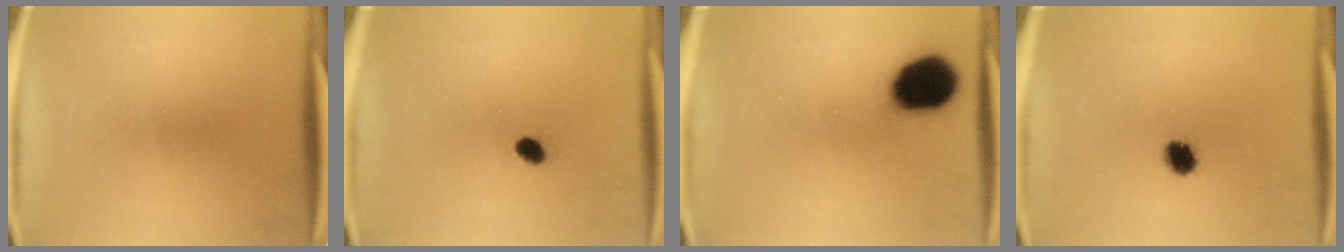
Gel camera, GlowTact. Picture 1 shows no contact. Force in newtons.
{"total": 1.7}
{"total": 15.2}
{"total": 4.5}